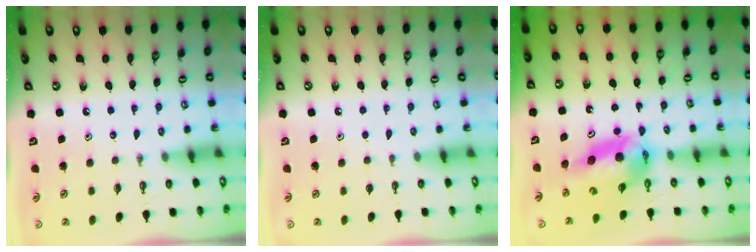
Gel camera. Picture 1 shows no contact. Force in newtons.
{"total": 0.9, "press": 0.1, "slide": 0.9}
{"total": 11.0, "press": 11.0, "slide": 1.0}